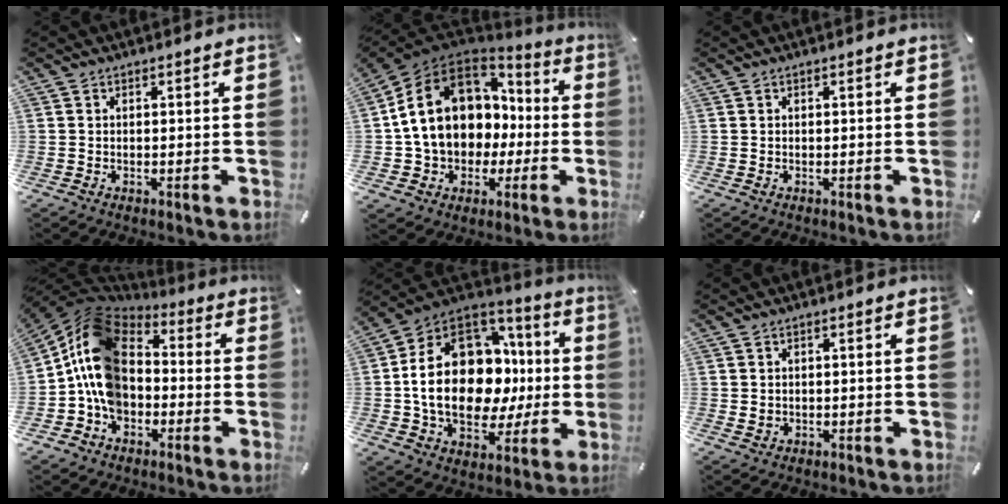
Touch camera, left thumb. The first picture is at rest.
{"total": 16.7, "force": [1.1, 14.1, 9.0], "torque": [-0.193, 0.003, 0.026]}
{"total": 0.0}
{"total": 14.4, "force": [-1.3, 11.7, 8.2], "torque": [-0.188, 0.010, -0.025]}
{"total": 22.5, "force": [0.1, 16.5, 15.2], "torque": [-0.291, -0.011, 0.016]}
{"total": 1.0, "force": [0.0, 0.9, 0.4], "torque": [-0.007, 0.004, -0.001]}